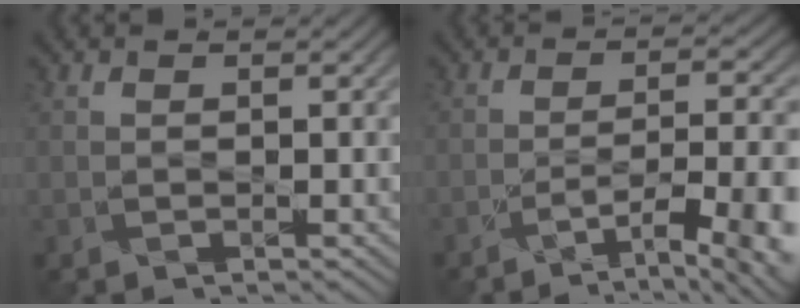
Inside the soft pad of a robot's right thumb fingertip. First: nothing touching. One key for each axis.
{"total": 10.0, "fx": -6.5, "fy": 2.4, "fz": 7.2, "tx": -0.104, "ty": 0.007, "tz": -0.088}